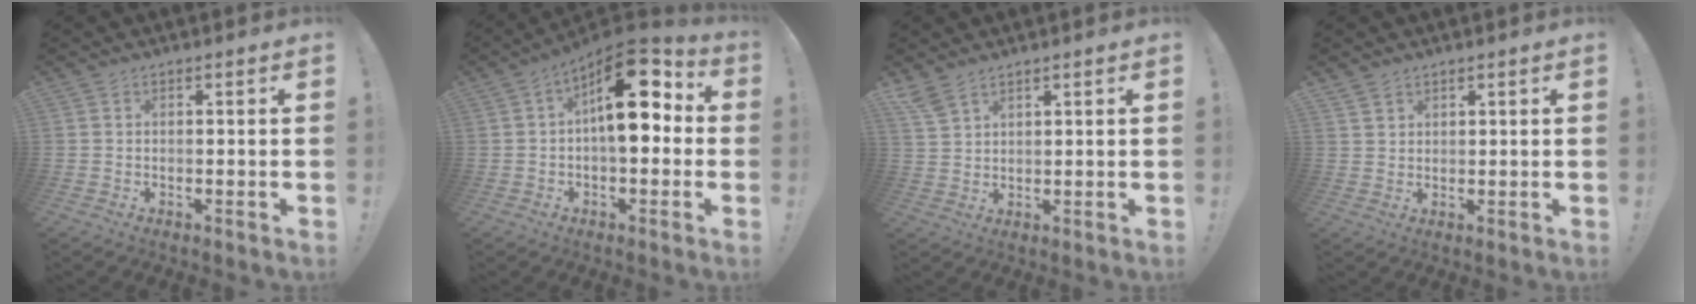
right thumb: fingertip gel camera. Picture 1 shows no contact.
{"total": 17.1, "force": [3.9, 8.3, 14.4], "torque": [-0.203, -0.008, 0.067]}
{"total": 4.7, "force": [4.0, 1.7, 1.7], "torque": [-0.035, -0.019, 0.078]}
{"total": 2.4, "force": [2.1, 1.1, -0.3], "torque": [0.016, -0.016, 0.039]}